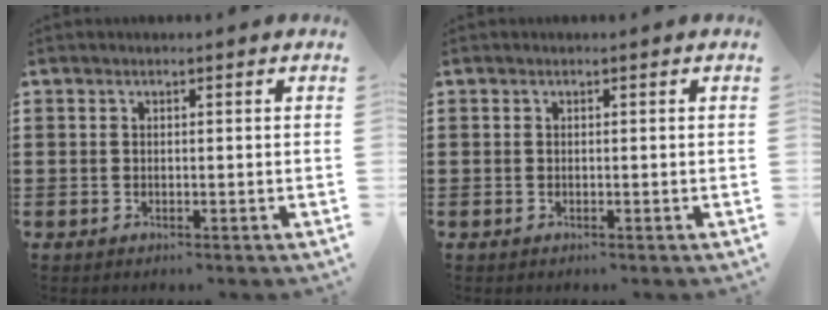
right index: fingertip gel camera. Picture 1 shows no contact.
{"total": 0.0}